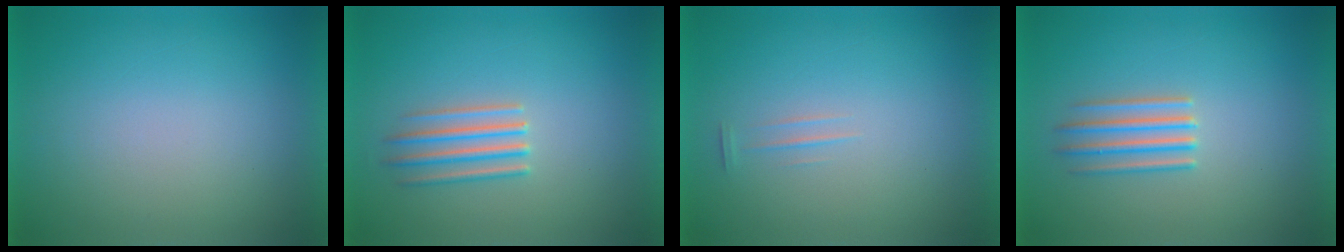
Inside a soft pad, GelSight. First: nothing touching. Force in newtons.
{"total": 2.7}
{"total": 1.3}
{"total": 2.9}